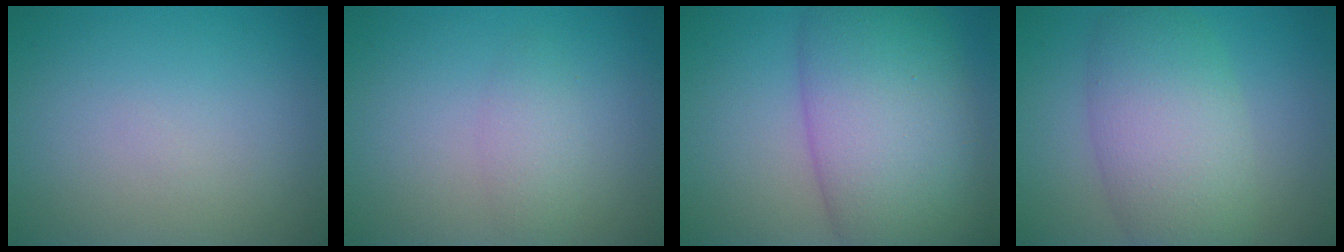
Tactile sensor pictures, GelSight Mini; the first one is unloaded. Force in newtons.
{"total": 1.8, "press": 1.8, "slide": 0.0}
{"total": 12.1, "press": 12.1, "slide": 0.5}
{"total": 7.3, "press": 7.3, "slide": 0.4}